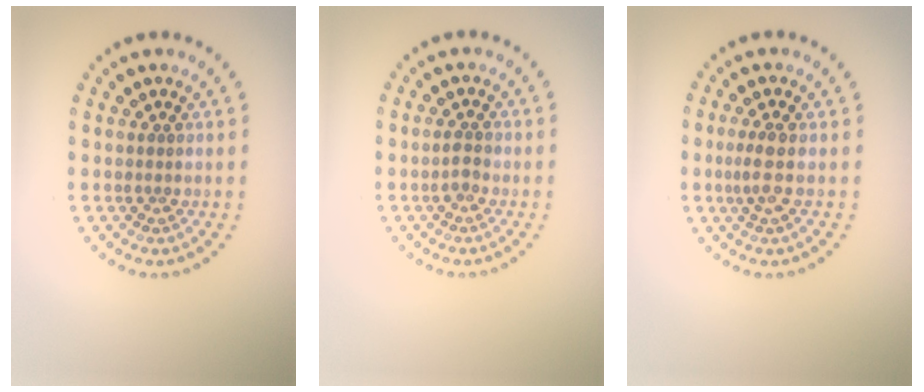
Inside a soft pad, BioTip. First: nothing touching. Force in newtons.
{"total": 1.1, "press": 1.1, "slide": 0.2}
{"total": 1.6, "press": 1.4, "slide": 0.9}